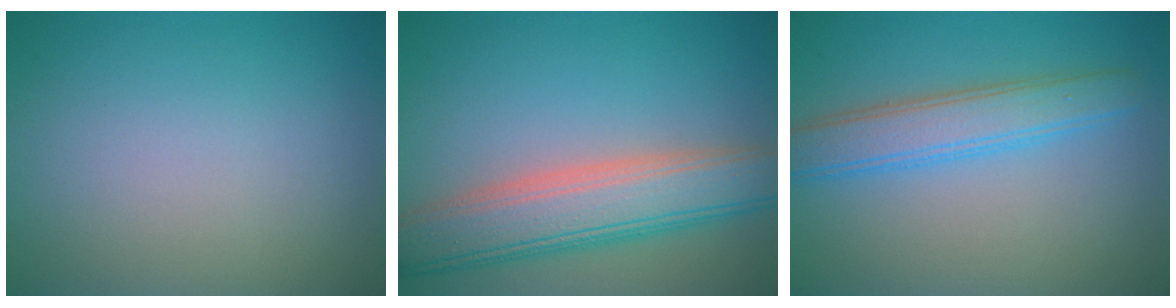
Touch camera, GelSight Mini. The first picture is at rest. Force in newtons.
{"total": 7.6, "press": 7.6, "slide": 0.4}
{"total": 4.3, "press": 4.3, "slide": 0.1}